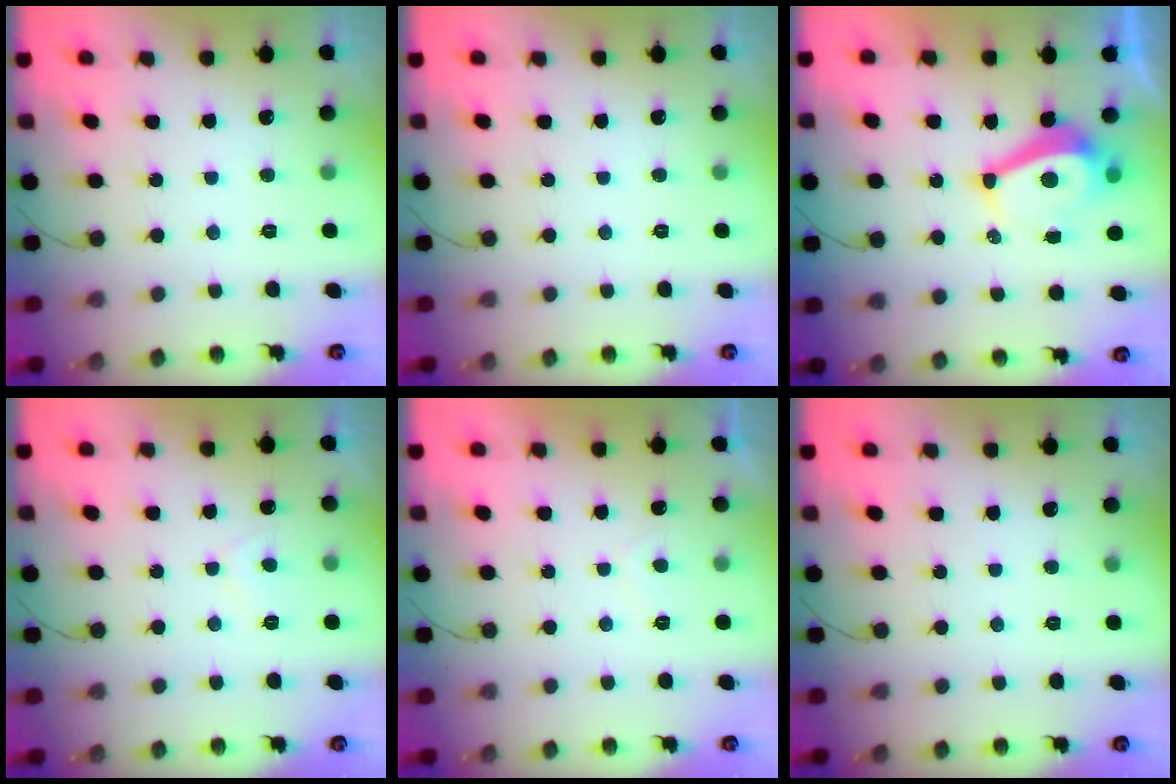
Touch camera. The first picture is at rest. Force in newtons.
{"total": 0.0}
{"total": 7.6, "press": 7.6, "slide": 0.7}
{"total": 2.1, "press": 1.9, "slide": 0.7}
{"total": 1.1, "press": 1.0, "slide": 0.5}
{"total": 0.0}